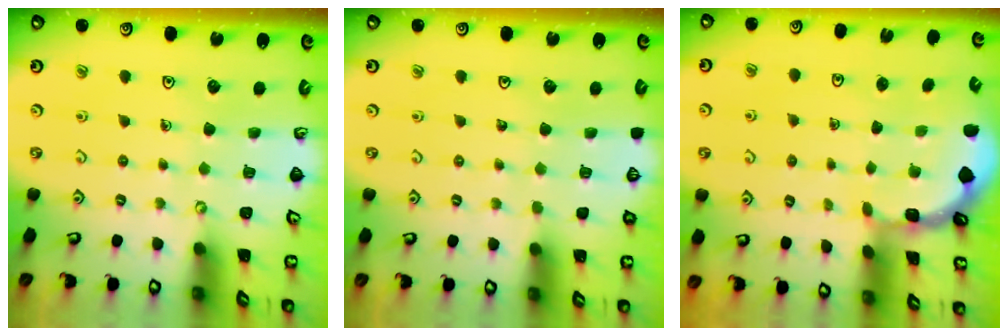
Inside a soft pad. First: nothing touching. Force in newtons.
{"total": 0.0}
{"total": 1.6, "press": 1.5, "slide": 0.2}